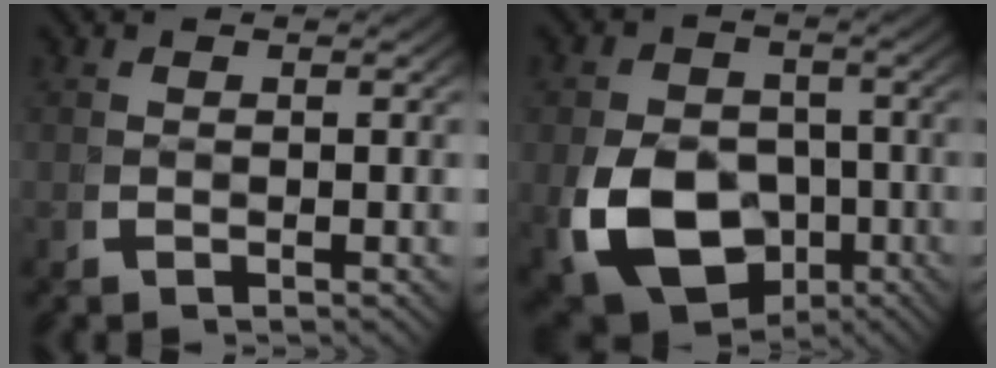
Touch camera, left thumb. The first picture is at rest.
{"total": 11.9, "force": [-3.9, 9.3, 6.3], "torque": [-0.141, -0.062, -0.037]}